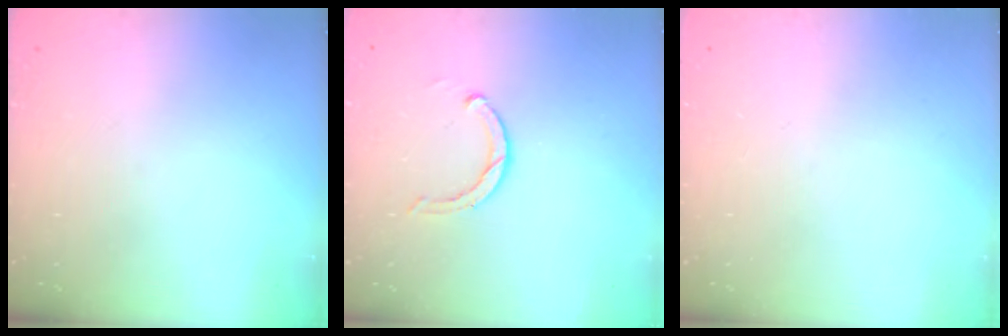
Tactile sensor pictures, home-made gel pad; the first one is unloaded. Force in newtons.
{"total": 3.6, "press": 3.6, "slide": 0.6}
{"total": 0.0}